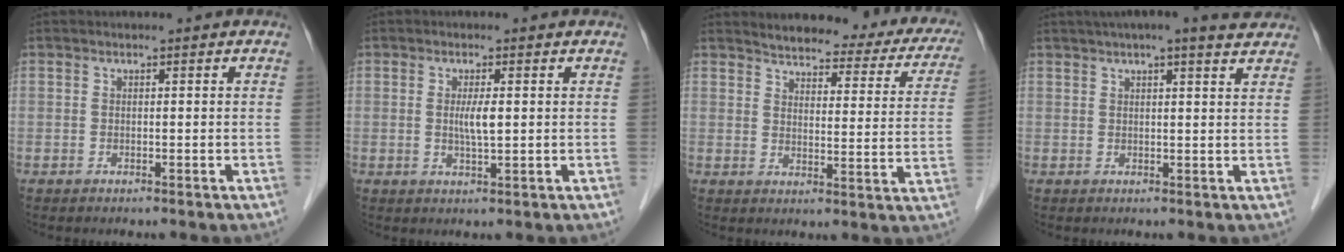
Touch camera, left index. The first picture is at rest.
{"total": 2.9, "force": [0.3, 0.2, 2.8], "torque": [-0.056, -0.003, 0.006]}
{"total": 20.4, "force": [18.0, 5.3, 8.1], "torque": [-0.086, -0.025, 0.198]}
{"total": 10.4, "force": [8.6, 1.2, 5.7], "torque": [-0.081, 0.027, 0.099]}